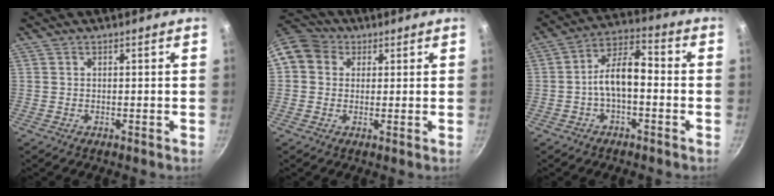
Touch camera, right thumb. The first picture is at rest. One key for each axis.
{"total": 11.7, "fx": 4.4, "fy": 9.5, "fz": 5.1, "tx": -0.095, "ty": 0.020, "tz": 0.073}
{"total": 8.9, "fx": -1.9, "fy": 4.3, "fz": 7.6, "tx": -0.120, "ty": 0.045, "tz": -0.043}